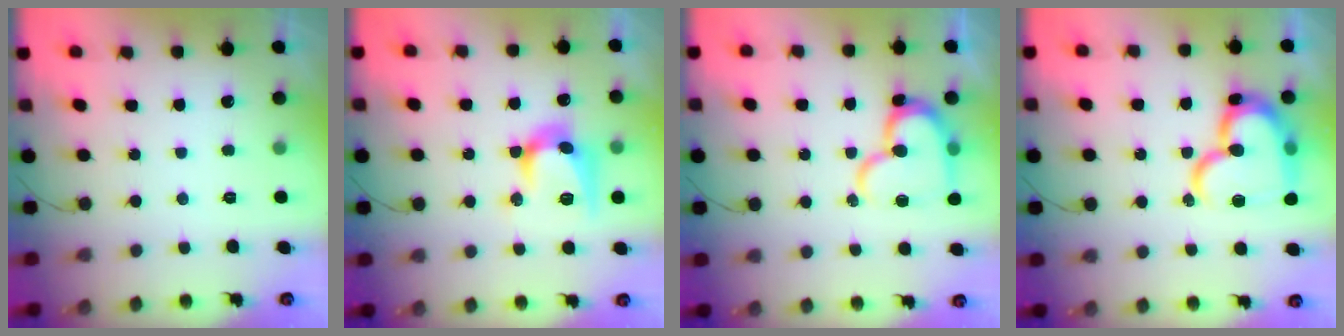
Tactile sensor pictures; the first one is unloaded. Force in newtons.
{"total": 13.5, "press": 13.5, "slide": 0.7}
{"total": 16.5, "press": 16.4, "slide": 1.5}
{"total": 22.7, "press": 22.6, "slide": 2.0}